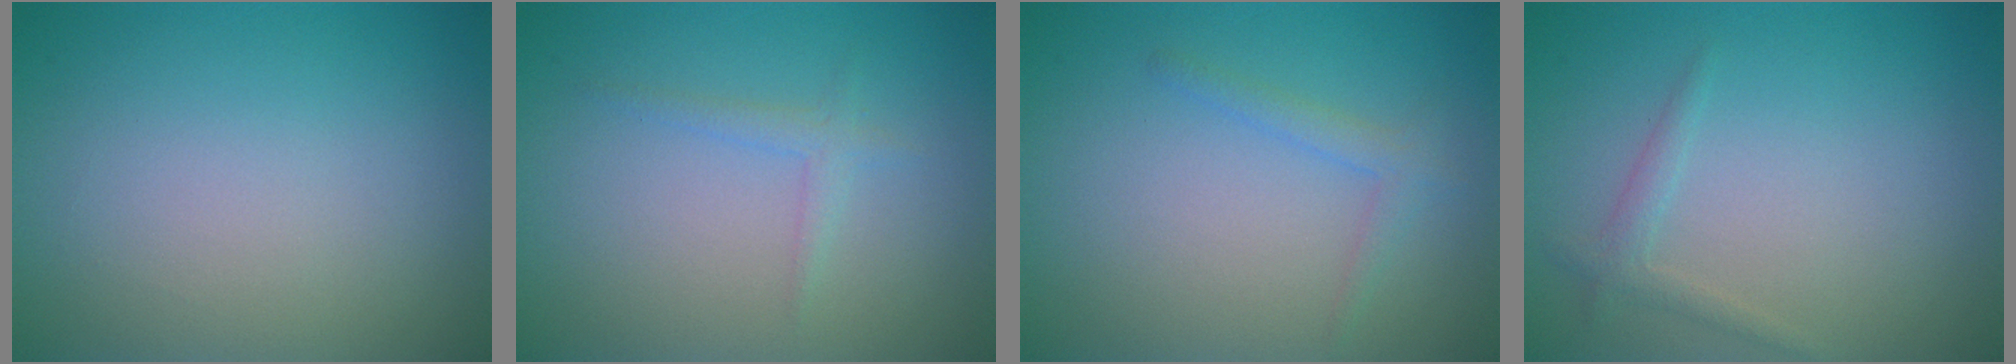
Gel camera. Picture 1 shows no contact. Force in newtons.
{"total": 1.2, "press": 1.2, "slide": 0.1}
{"total": 1.4, "press": 1.4, "slide": 0.1}
{"total": 1.2, "press": 1.2, "slide": 0.1}